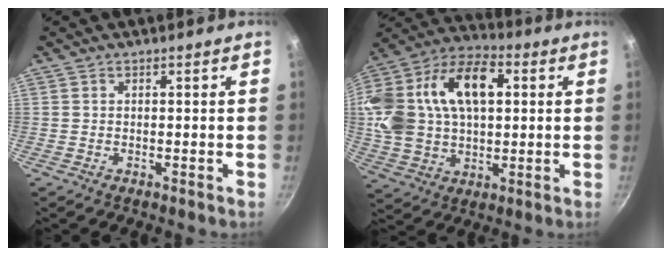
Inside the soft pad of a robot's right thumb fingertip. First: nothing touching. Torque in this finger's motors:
{"motor_torque": [2.46, 2.55, 2.07, 0.70, 0.19]}